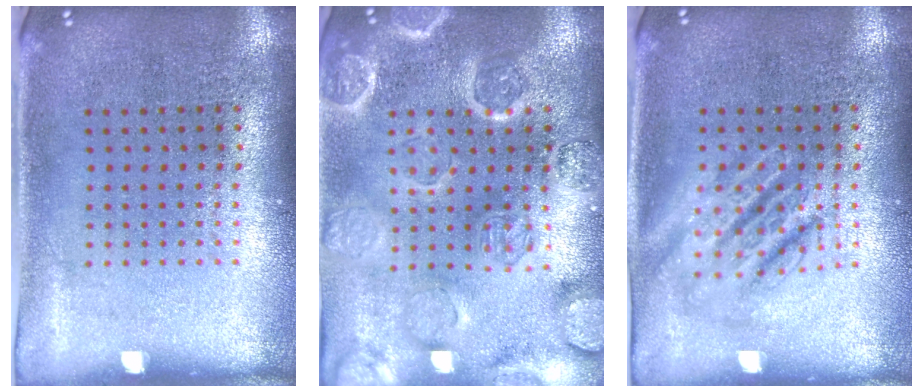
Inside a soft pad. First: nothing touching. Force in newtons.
{"total": 3.4, "press": 3.3, "slide": 0.7}
{"total": 2.5, "press": 2.5, "slide": 0.3}